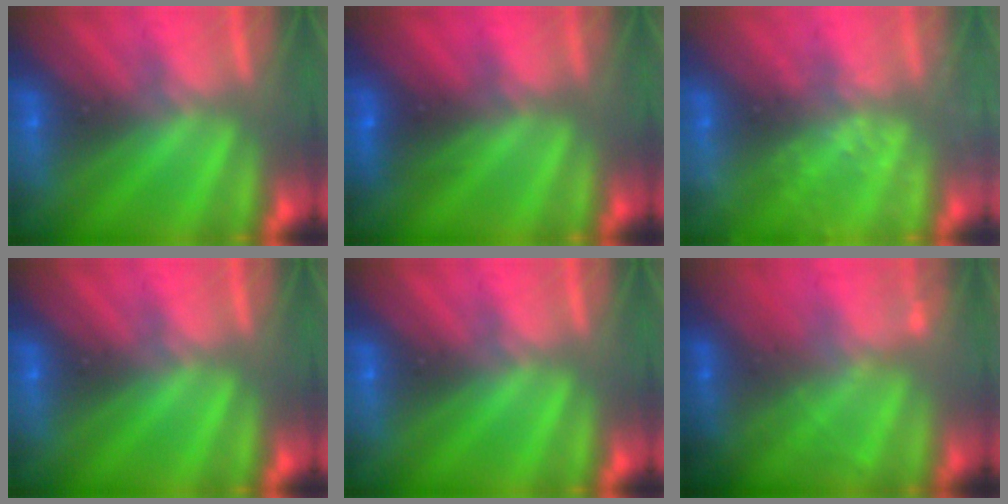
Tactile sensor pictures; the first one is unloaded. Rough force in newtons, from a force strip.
{"total": 2.4}
{"total": 2.4}
{"total": 0.0}
{"total": 0.0}
{"total": 2.0}